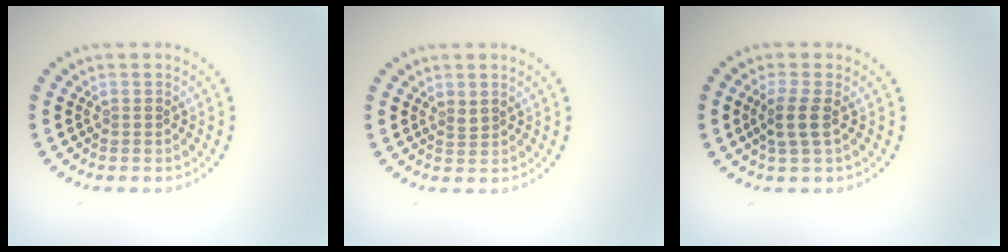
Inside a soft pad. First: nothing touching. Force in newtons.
{"total": 0.7, "press": 0.6, "slide": 0.3}
{"total": 2.2, "press": 2.0, "slide": 1.0}